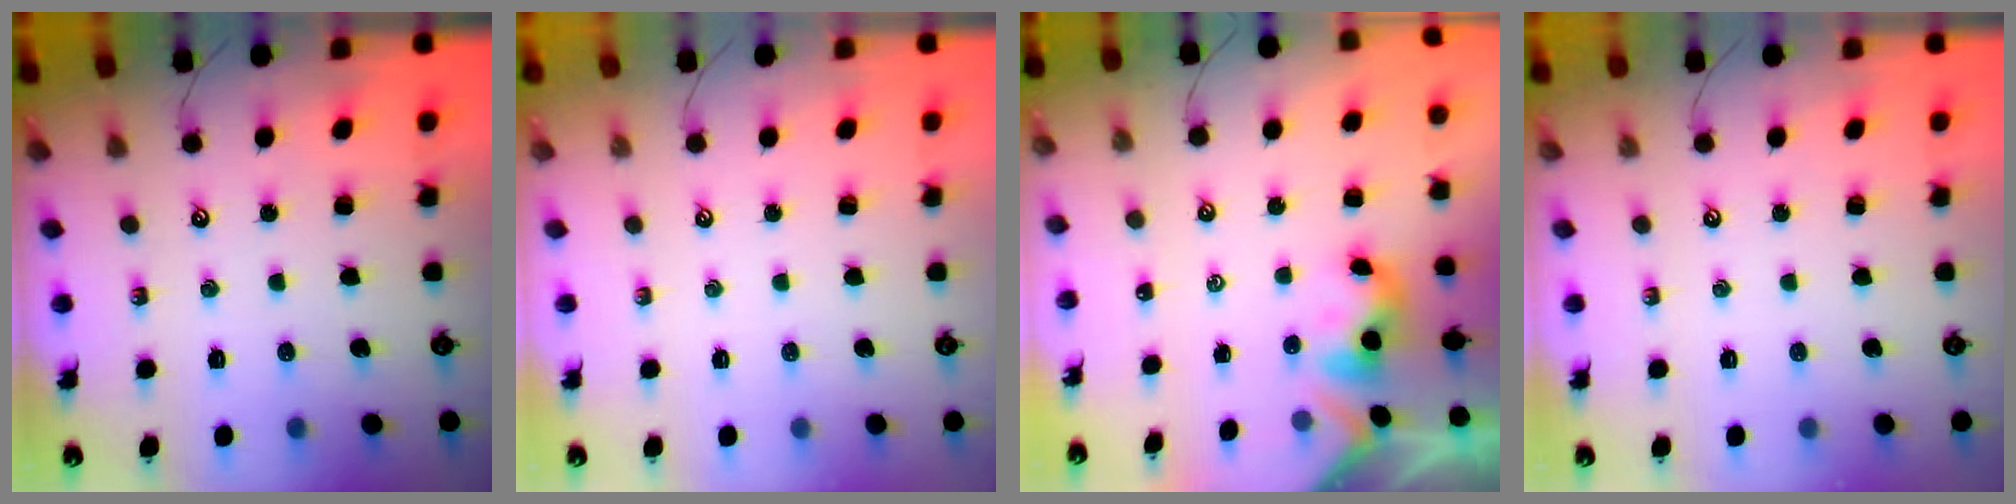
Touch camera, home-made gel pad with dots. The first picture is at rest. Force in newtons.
{"total": 0.0}
{"total": 2.3, "press": 2.3, "slide": 0.2}
{"total": 0.0}